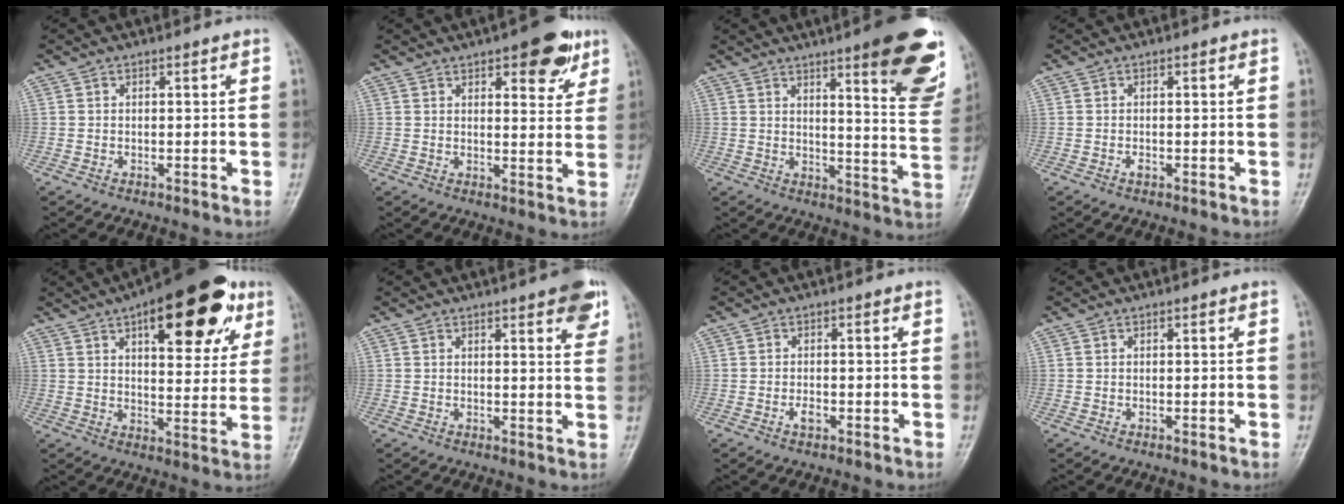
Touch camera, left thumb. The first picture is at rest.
{"total": 9.5, "force": [5.5, 3.9, 6.8], "torque": [-0.059, -0.023, 0.068]}
{"total": 18.9, "force": [10.4, 3.8, 15.3], "torque": [-0.157, -0.057, 0.136]}
{"total": 0.9, "force": [-0.3, 0.6, 0.6], "torque": [-0.008, 0.000, -0.006]}
{"total": 22.2, "force": [10.9, 9.3, 17.0], "torque": [-0.199, -0.017, 0.153]}
{"total": 7.0, "force": [3.9, 1.8, 5.5], "torque": [-0.055, -0.014, 0.044]}
{"total": 1.7, "force": [-0.7, 1.0, 1.2], "torque": [-0.019, 0.001, -0.015]}
{"total": 0.0}